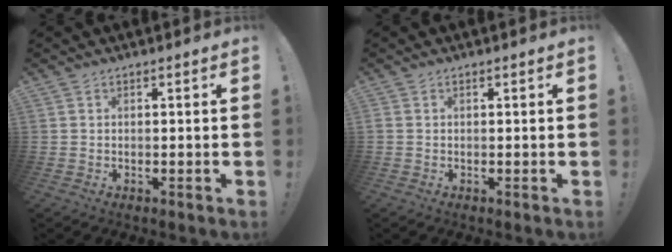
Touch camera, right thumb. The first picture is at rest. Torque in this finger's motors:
{"motor_torque": [-0.16, 0.18, 0.02, 0.02, 0.00]}